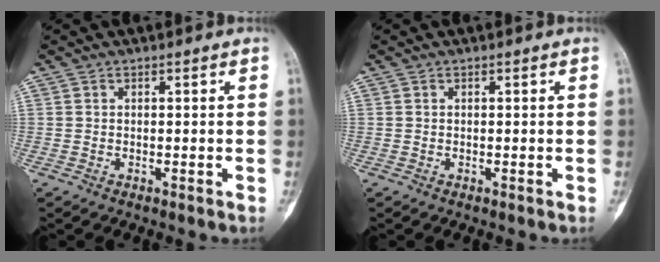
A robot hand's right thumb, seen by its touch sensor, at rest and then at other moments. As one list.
[{"total": 0.0}]